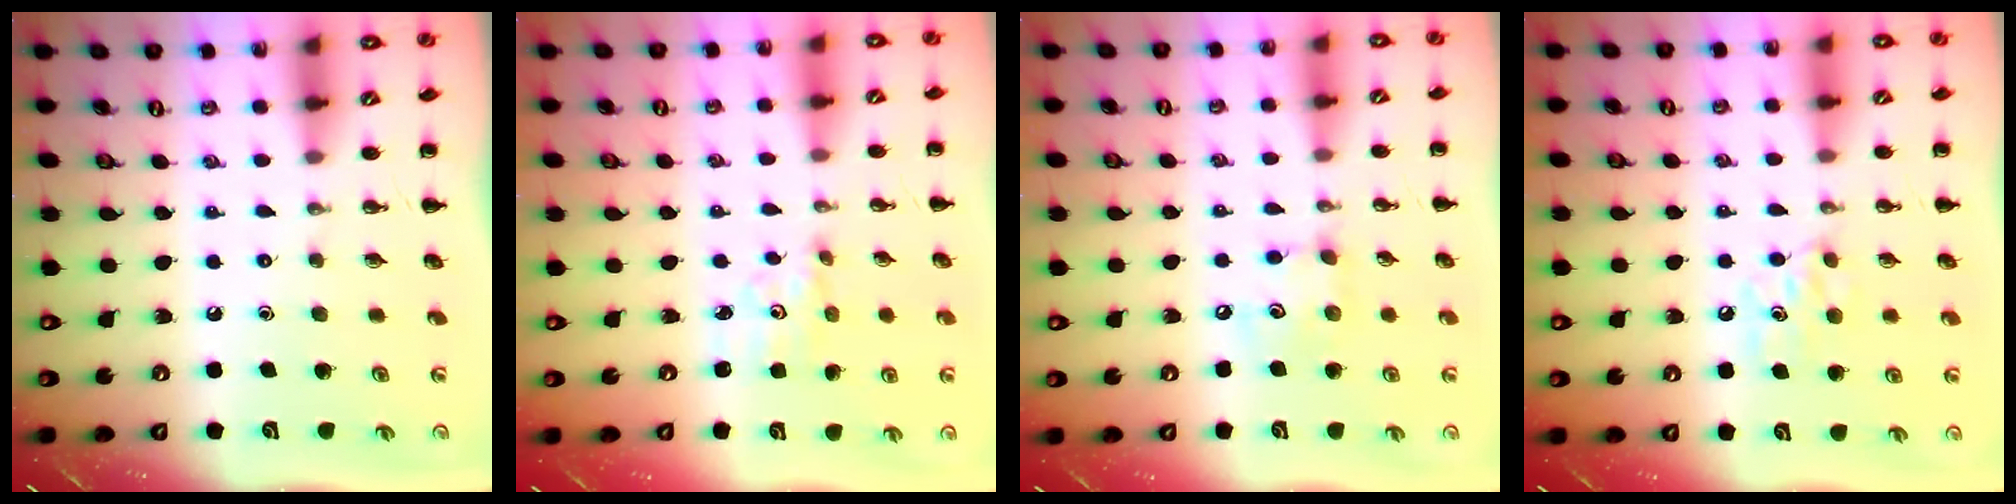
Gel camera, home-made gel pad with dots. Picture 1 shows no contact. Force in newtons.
{"total": 2.4, "press": 2.3, "slide": 0.8}
{"total": 6.0, "press": 5.9, "slide": 0.8}
{"total": 6.3, "press": 6.0, "slide": 1.8}